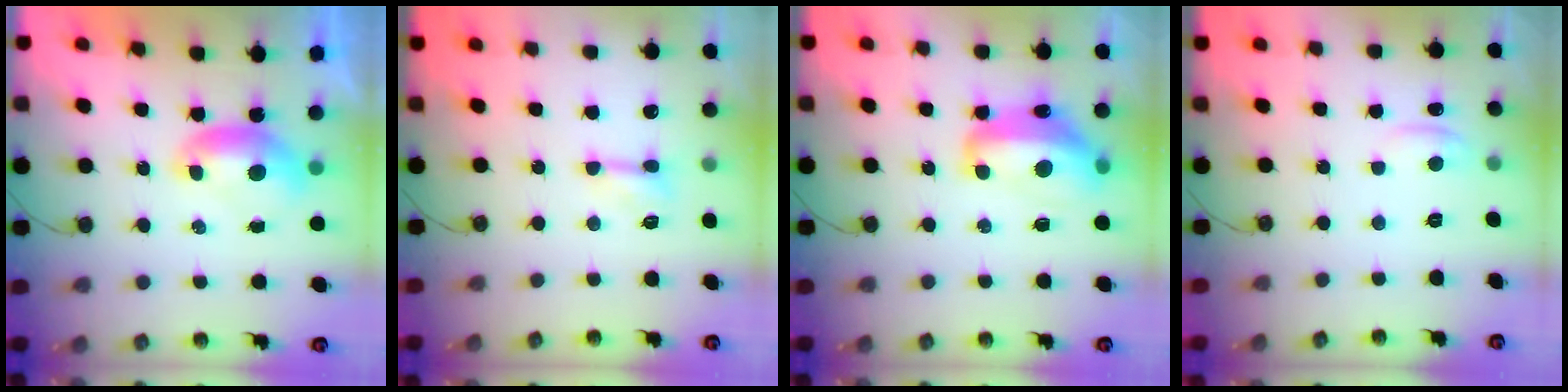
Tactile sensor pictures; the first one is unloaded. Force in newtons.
{"total": 2.5, "press": 2.4, "slide": 0.6}
{"total": 9.0, "press": 8.9, "slide": 1.4}
{"total": 1.5, "press": 1.5, "slide": 0.4}